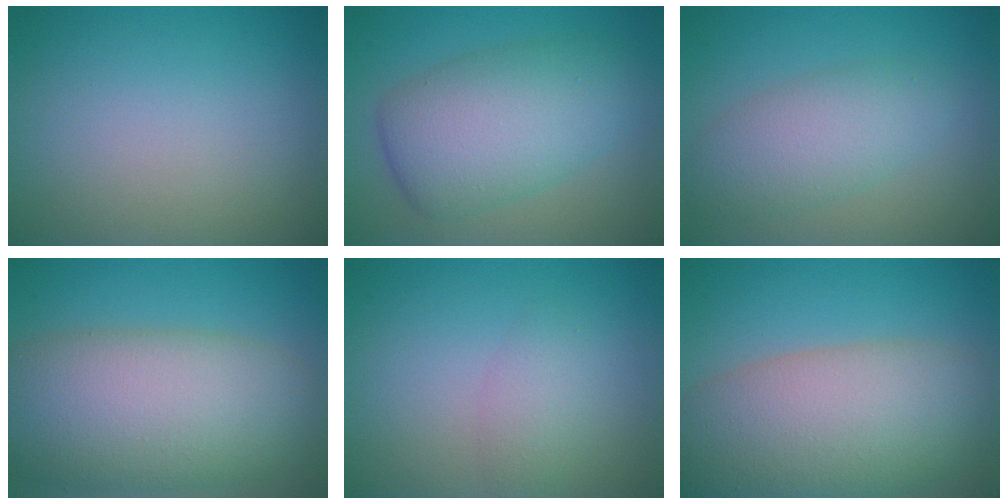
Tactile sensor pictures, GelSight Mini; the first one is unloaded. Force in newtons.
{"total": 7.7, "press": 7.7, "slide": 0.1}
{"total": 4.4, "press": 4.4, "slide": 0.1}
{"total": 11.9, "press": 11.8, "slide": 0.6}
{"total": 2.0, "press": 2.0, "slide": 0.1}
{"total": 11.3, "press": 11.3, "slide": 0.7}